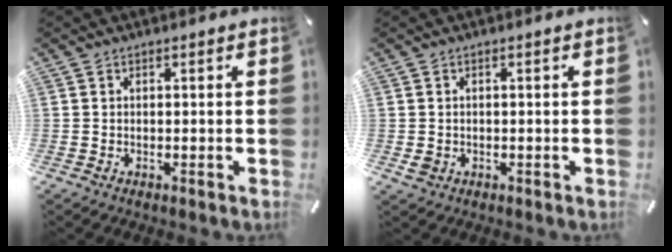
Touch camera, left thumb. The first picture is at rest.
{"total": 1.7, "force": [-0.5, 1.4, 0.8], "torque": [-0.022, 0.000, -0.012]}